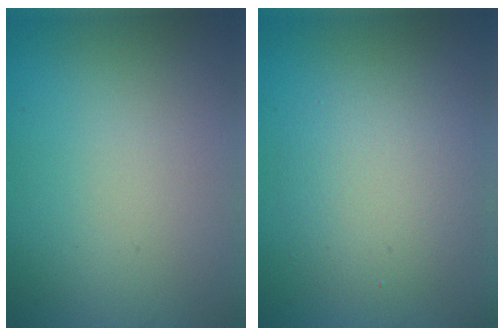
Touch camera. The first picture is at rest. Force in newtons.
{"total": 4.0, "press": 4.0, "slide": 0.1}